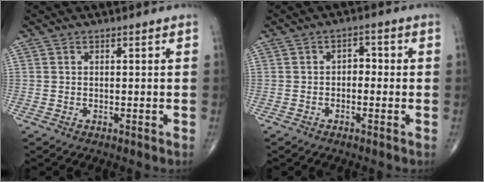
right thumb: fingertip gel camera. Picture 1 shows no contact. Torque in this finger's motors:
{"motor_torque": [0.15, -0.22, 0.31, 0.06, 0.05]}